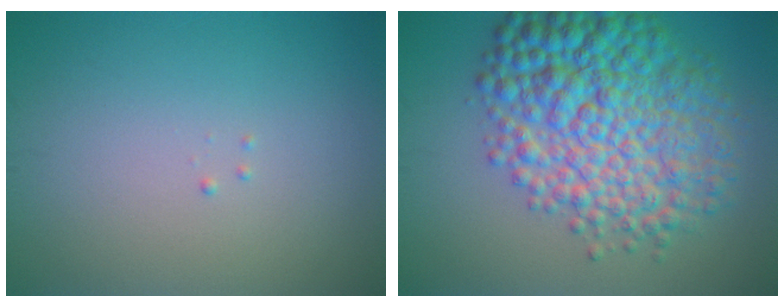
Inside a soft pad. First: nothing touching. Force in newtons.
{"total": 10.1, "press": 10.1, "slide": 0.1}